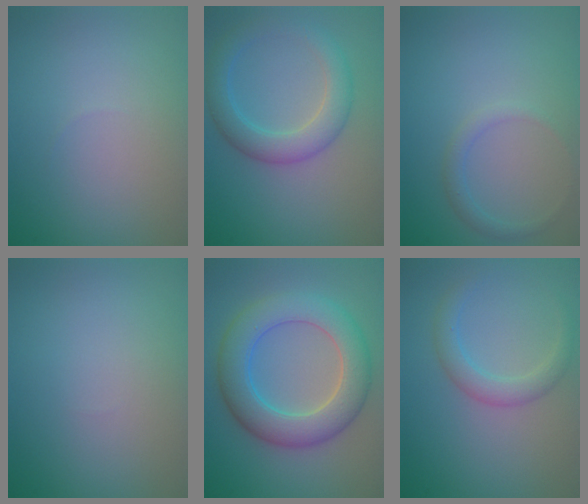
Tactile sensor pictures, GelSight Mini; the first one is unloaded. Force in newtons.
{"total": 4.2, "press": 4.2, "slide": 0.1}
{"total": 1.2, "press": 1.2, "slide": 0.2}
{"total": 0.0}
{"total": 7.1, "press": 7.1, "slide": 0.2}
{"total": 2.5, "press": 2.5, "slide": 0.1}